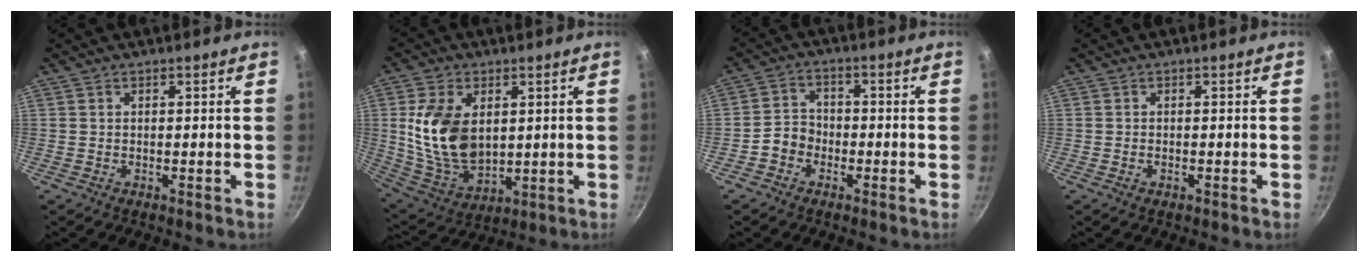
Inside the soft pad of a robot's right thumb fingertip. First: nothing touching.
{"total": 15.6, "force": [2.6, 10.0, 11.6], "torque": [-0.203, -0.027, 0.063]}
{"total": 4.5, "force": [-2.0, 3.6, 1.7], "torque": [-0.010, 0.028, -0.044]}
{"total": 0.7, "force": [-0.4, 0.4, 0.5], "torque": [-0.009, 0.001, -0.007]}